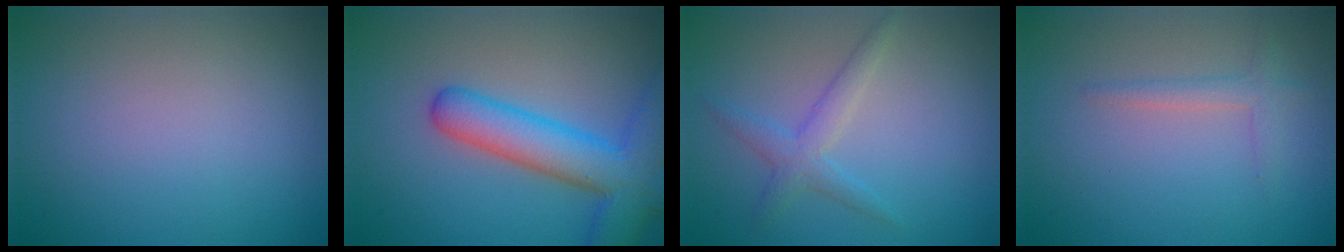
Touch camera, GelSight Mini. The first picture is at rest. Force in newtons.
{"total": 7.6, "press": 7.6, "slide": 0.4}
{"total": 2.3, "press": 2.3, "slide": 0.2}
{"total": 1.6, "press": 1.6, "slide": 0.1}